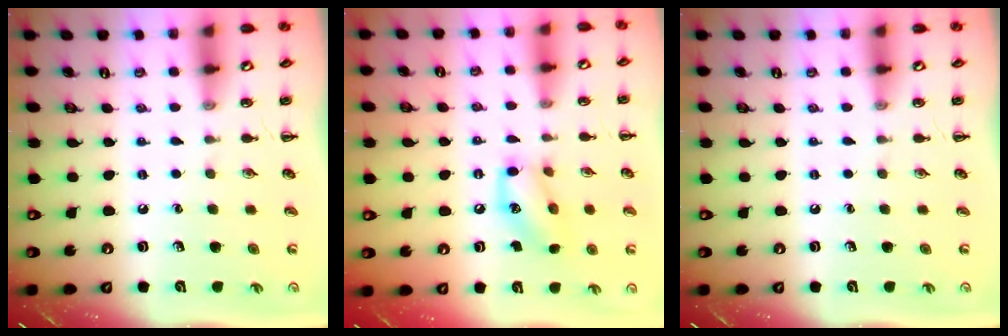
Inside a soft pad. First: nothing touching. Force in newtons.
{"total": 11.7, "press": 11.6, "slide": 1.8}
{"total": 0.0}